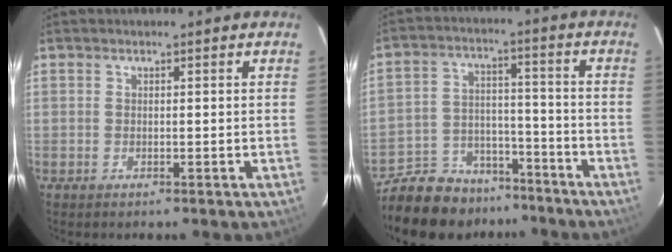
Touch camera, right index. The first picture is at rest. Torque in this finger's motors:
{"motor_torque": [-0.53, -0.83, -0.33, -0.19]}